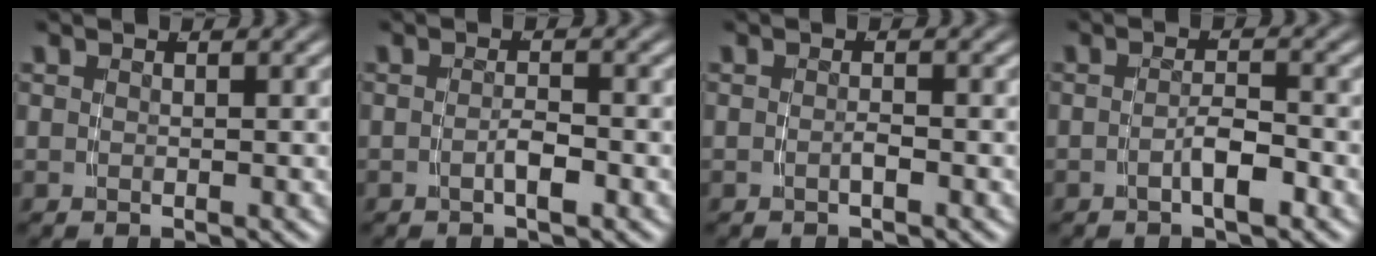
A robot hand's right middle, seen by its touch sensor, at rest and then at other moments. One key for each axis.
{"total": 1.5, "fx": -1.0, "fy": -0.1, "fz": 1.2, "tx": -0.019, "ty": -0.002, "tz": -0.017}
{"total": 0.8, "fx": -0.7, "fy": 0.0, "fz": 0.4, "tx": -0.009, "ty": 0.001, "tz": -0.014}
{"total": 2.2, "fx": -1.5, "fy": 0.0, "fz": 1.6, "tx": -0.022, "ty": -0.003, "tz": -0.025}